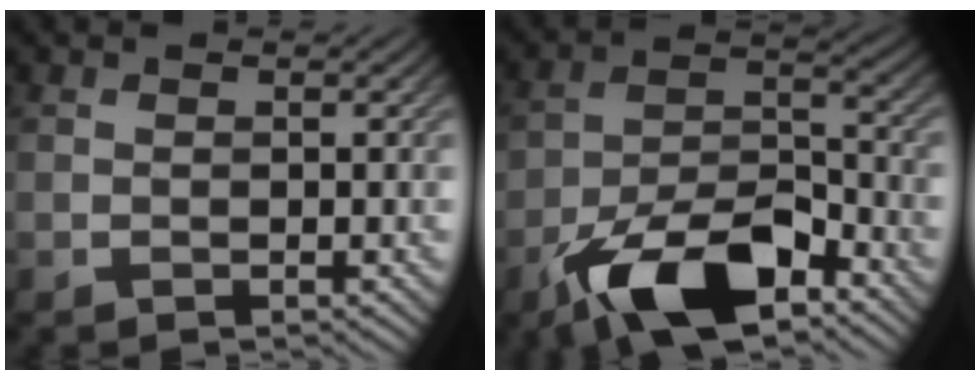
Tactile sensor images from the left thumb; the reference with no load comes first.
{"total": 12.8, "force": [-8.1, 5.3, 8.3], "torque": [-0.151, -0.002, -0.164]}